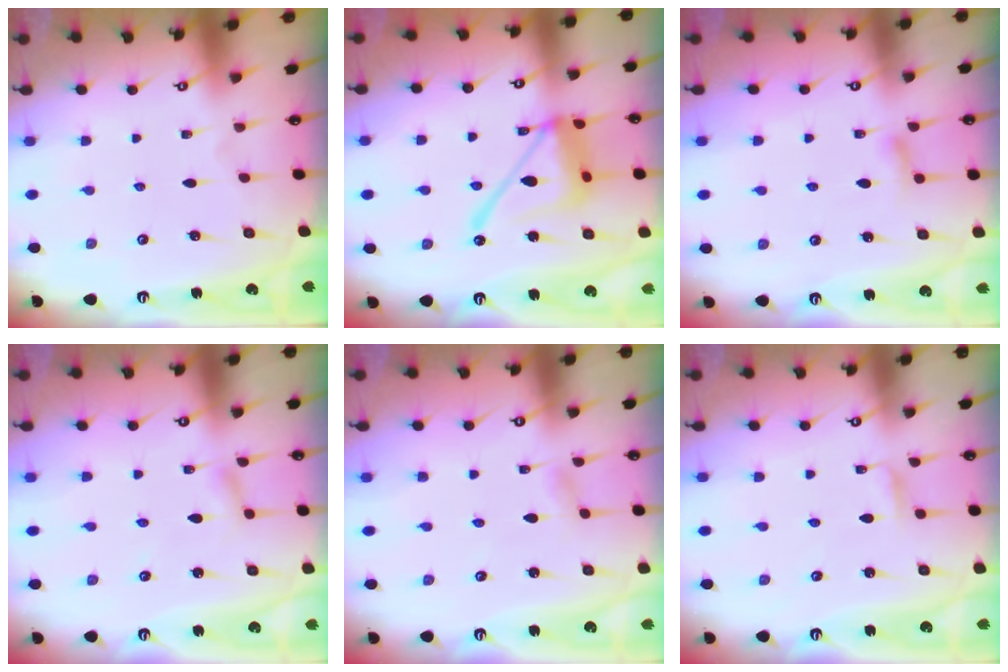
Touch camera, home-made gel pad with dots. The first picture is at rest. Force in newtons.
{"total": 15.7, "press": 15.7, "slide": 1.6}
{"total": 6.0, "press": 6.0, "slide": 0.6}
{"total": 1.4, "press": 1.4, "slide": 0.2}
{"total": 2.9, "press": 2.9, "slide": 0.4}
{"total": 2.5, "press": 2.5, "slide": 0.3}